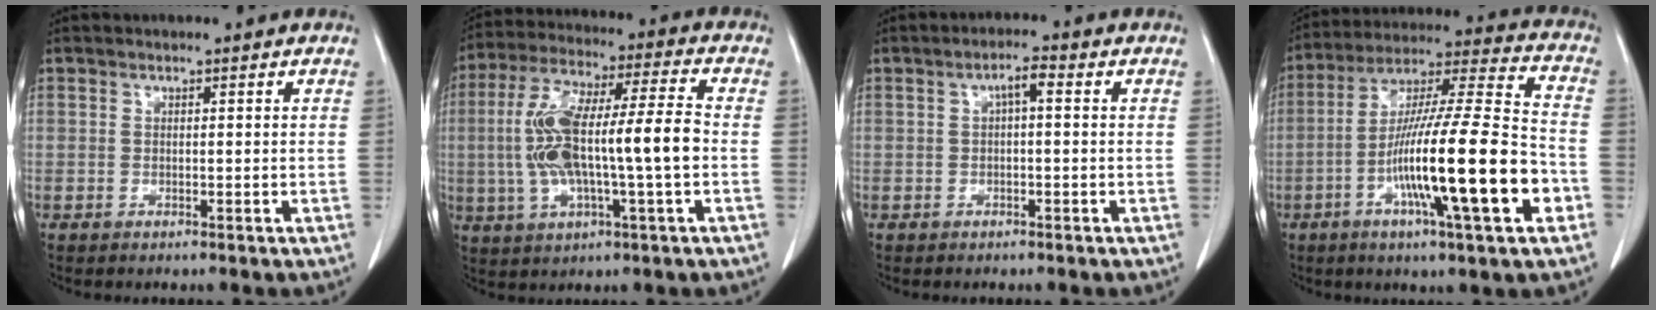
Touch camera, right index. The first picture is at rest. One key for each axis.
{"total": 15.8, "fx": -1.3, "fy": 2.2, "fz": 15.6, "tx": -0.307, "ty": 0.021, "tz": -0.022}
{"total": 2.5, "fx": 0.4, "fy": 0.6, "fz": 2.4, "tx": -0.042, "ty": 0.010, "tz": 0.006}
{"total": 21.7, "fx": -6.7, "fy": 1.0, "fz": 20.6, "tx": -0.344, "ty": -0.013, "tz": -0.117}